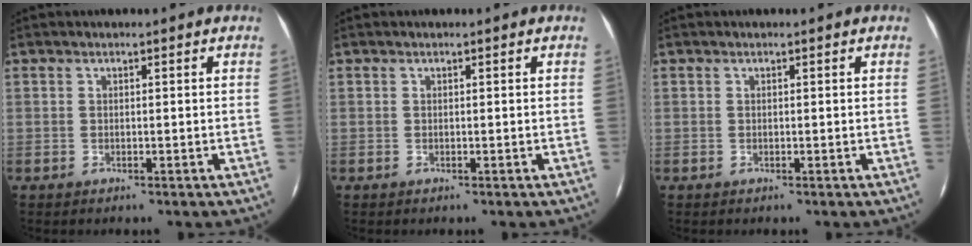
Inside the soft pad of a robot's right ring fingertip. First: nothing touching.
{"total": 0.0}
{"total": 0.0}